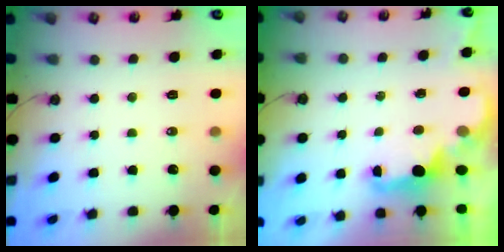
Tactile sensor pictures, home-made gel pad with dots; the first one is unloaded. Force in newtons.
{"total": 2.3, "press": 2.1, "slide": 0.7}